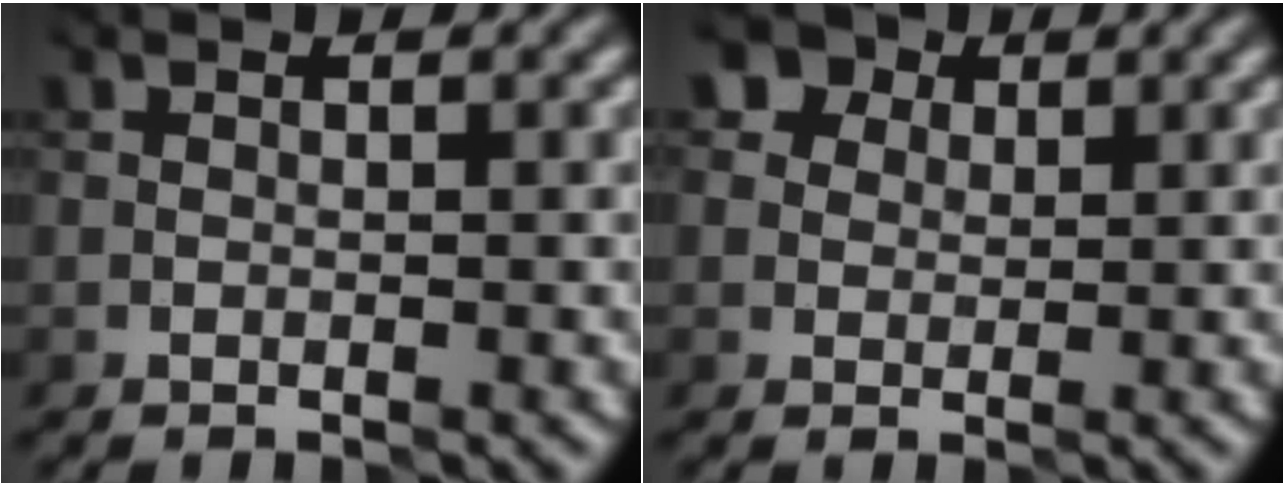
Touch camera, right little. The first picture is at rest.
{"total": 4.6, "force": [2.4, 3.6, 1.4], "torque": [-0.029, 0.014, 0.035]}